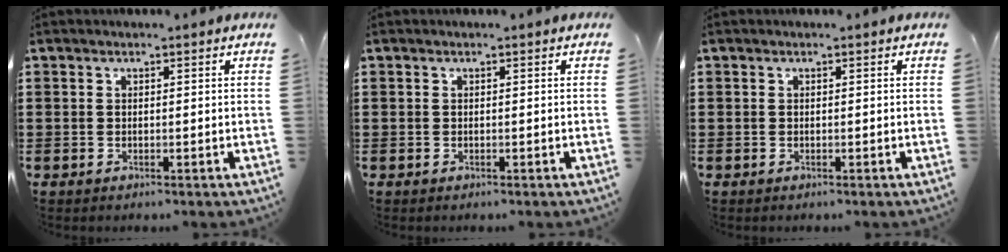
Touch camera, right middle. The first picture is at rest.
{"total": 0.0}
{"total": 0.0}